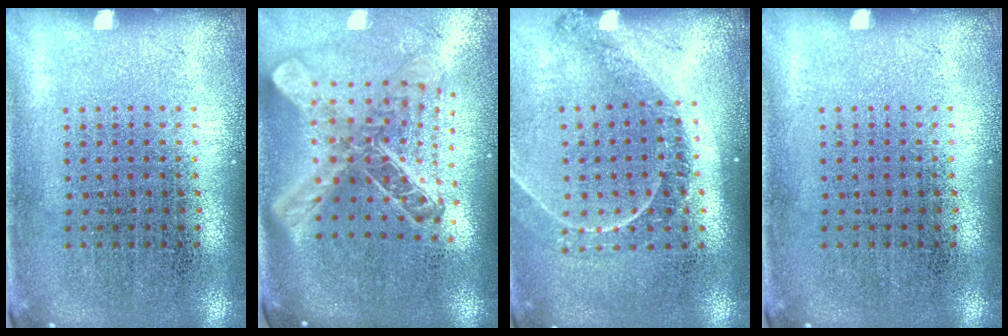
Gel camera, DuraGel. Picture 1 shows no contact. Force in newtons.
{"total": 2.7, "press": 2.0, "slide": 1.8}
{"total": 1.2, "press": 1.2, "slide": 0.2}
{"total": 0.0}